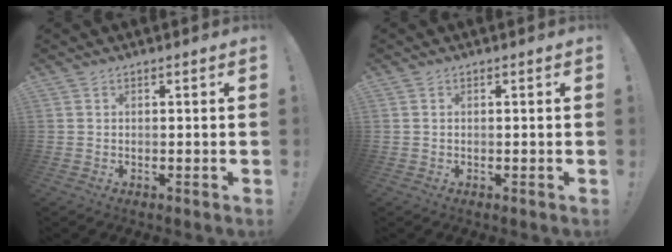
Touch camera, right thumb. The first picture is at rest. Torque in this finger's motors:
{"motor_torque": [0.42, -0.19, 0.12, -0.21, -0.08]}